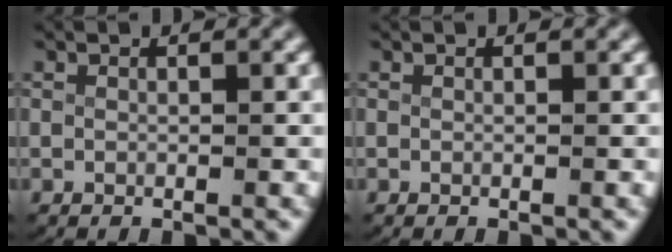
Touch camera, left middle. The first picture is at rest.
{"total": 0.0}